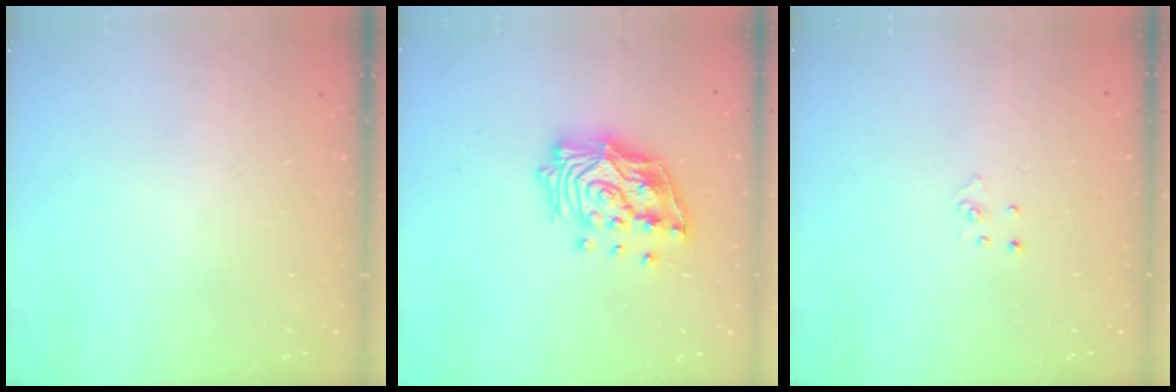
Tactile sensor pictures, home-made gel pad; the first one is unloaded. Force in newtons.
{"total": 17.7, "press": 17.6, "slide": 2.0}
{"total": 3.0, "press": 2.9, "slide": 0.3}